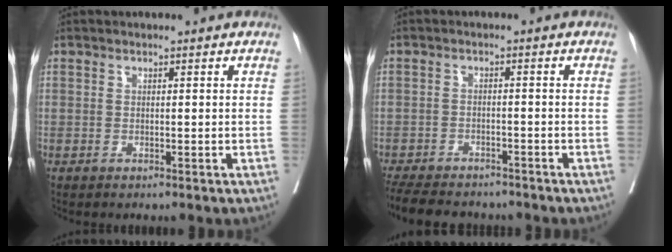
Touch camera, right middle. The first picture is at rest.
{"total": 12.3, "force": [-10.6, 4.0, 4.8], "torque": [-0.101, -0.010, -0.149]}